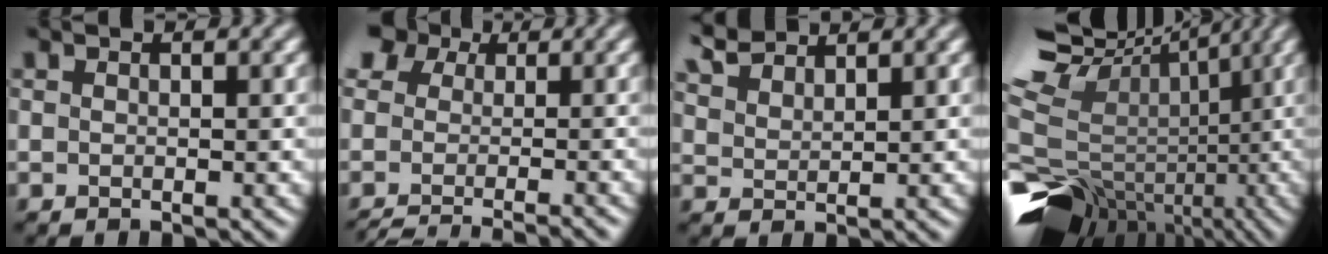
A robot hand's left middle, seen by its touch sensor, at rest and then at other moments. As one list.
[{"total": 6.6, "force": [-3.2, 4.2, 3.9], "torque": [-0.034, -0.007, -0.045]}, {"total": 3.3, "force": [3.1, 0.7, 1.0], "torque": [-0.026, 0.013, 0.063]}, {"total": 13.9, "force": [-2.2, 10.6, 8.7], "torque": [-0.218, 0.016, -0.008]}]